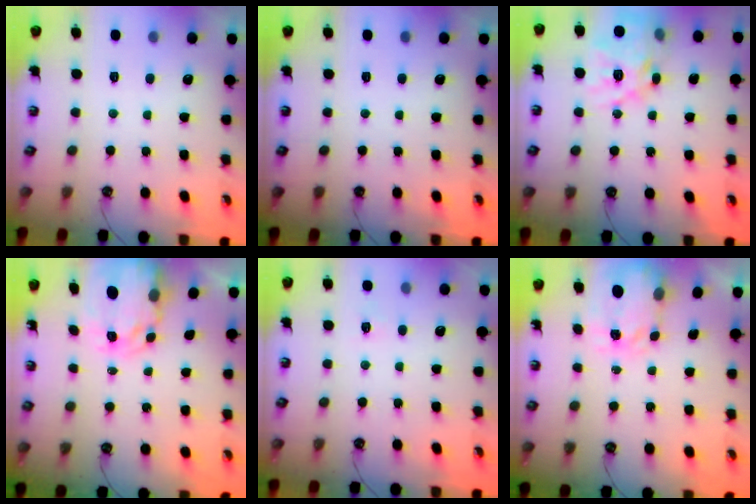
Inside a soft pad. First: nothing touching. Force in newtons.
{"total": 0.0}
{"total": 18.0, "press": 17.9, "slide": 1.7}
{"total": 6.3, "press": 6.3, "slide": 0.5}
{"total": 3.9, "press": 3.9, "slide": 0.4}
{"total": 3.5, "press": 3.5, "slide": 0.4}